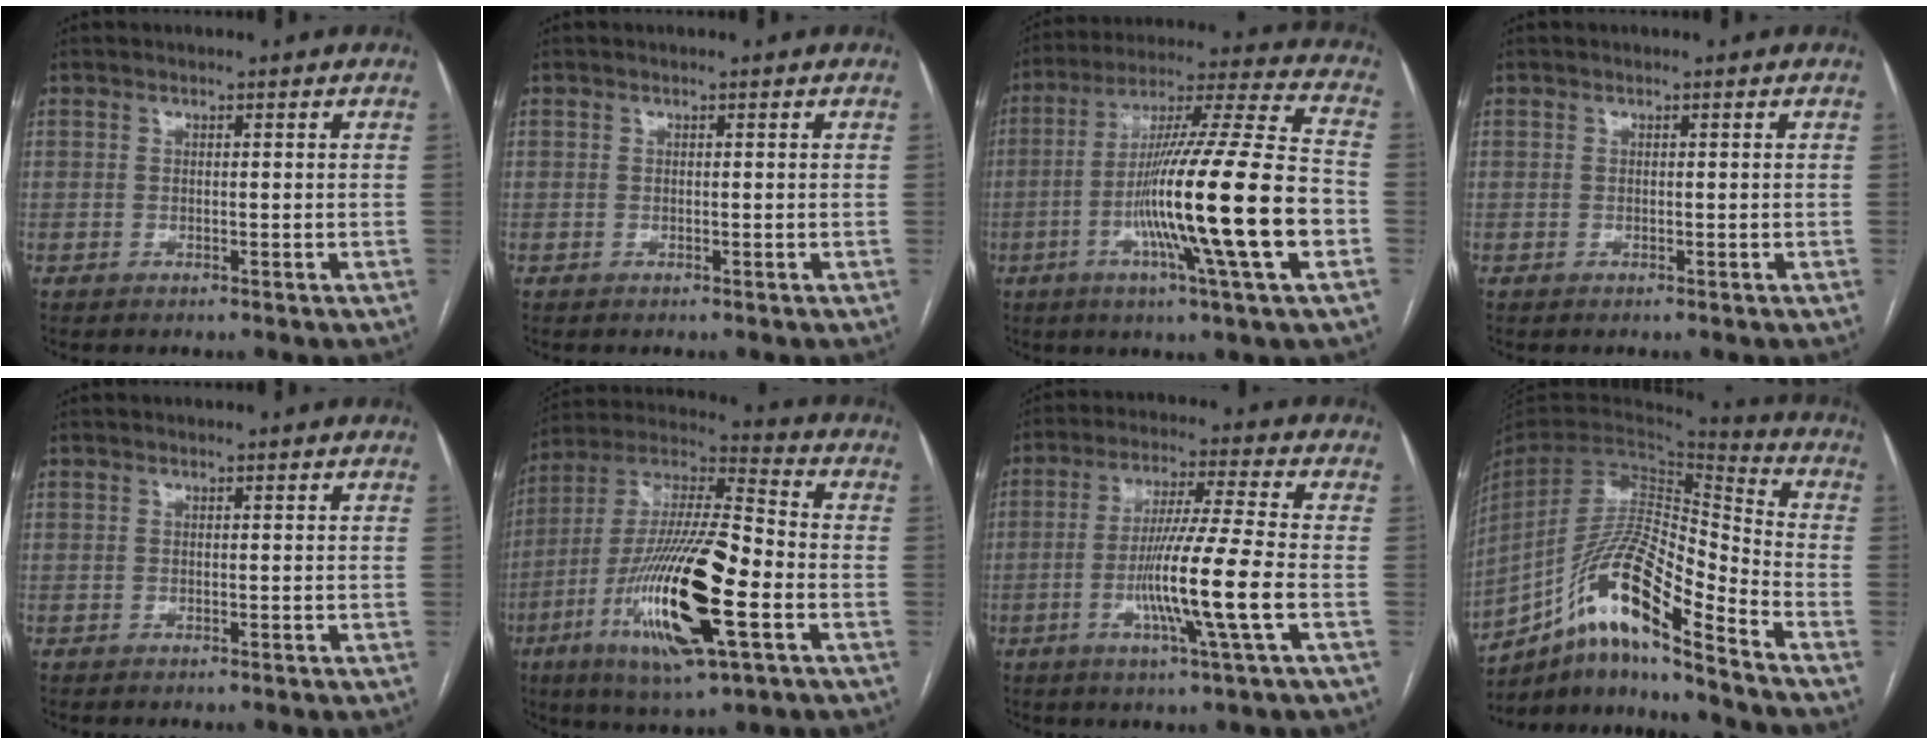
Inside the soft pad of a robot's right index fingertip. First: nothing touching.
{"total": 0.0}
{"total": 23.0, "force": [-5.6, -0.5, 22.3], "torque": [-0.369, -0.015, -0.109]}
{"total": 0.0}
{"total": 0.0}
{"total": 22.9, "force": [-7.1, 3.9, 21.4], "torque": [-0.426, -0.025, -0.126]}
{"total": 12.3, "force": [-3.2, -1.4, 11.8], "torque": [-0.221, -0.012, -0.065]}
{"total": 18.0, "force": [-11.9, 1.7, 13.4], "torque": [-0.275, 0.000, -0.217]}